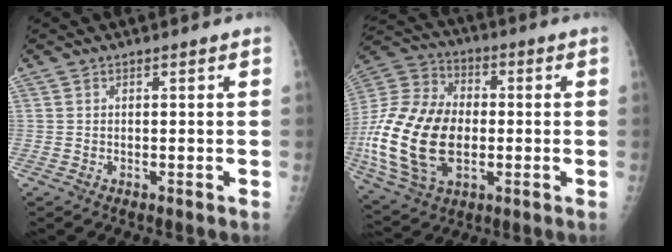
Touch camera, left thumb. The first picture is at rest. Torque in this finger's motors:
{"motor_torque": [0.10, 1.10, 1.51, 1.26, 0.39]}